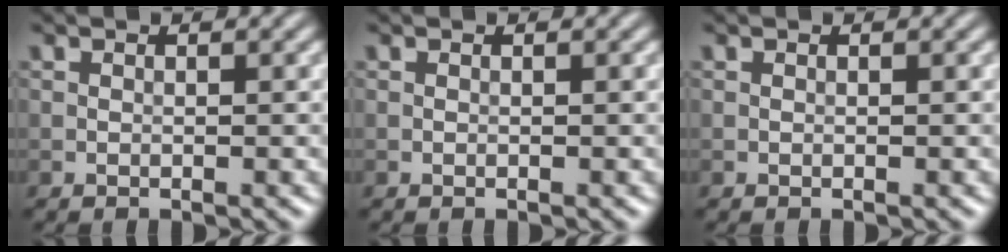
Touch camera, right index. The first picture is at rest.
{"total": 0.0}
{"total": 0.0}